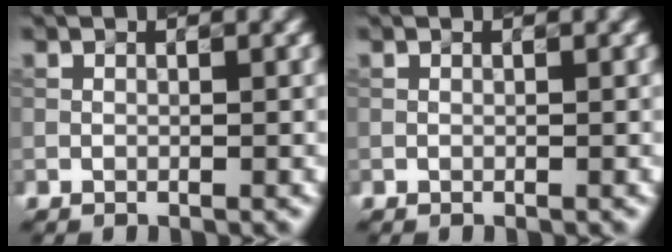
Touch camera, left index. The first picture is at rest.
{"total": 0.0}